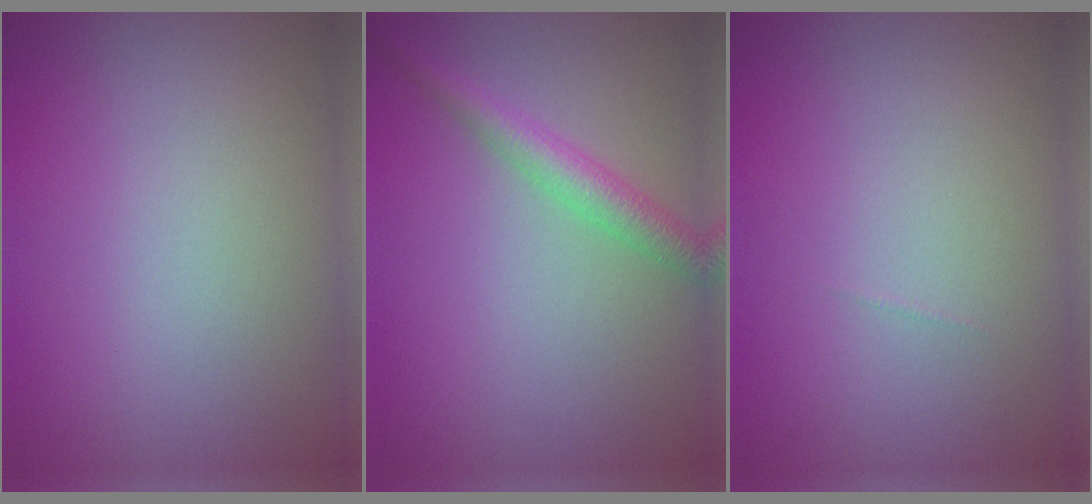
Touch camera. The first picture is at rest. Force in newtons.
{"total": 2.9, "press": 2.9, "slide": 0.1}
{"total": 0.0}